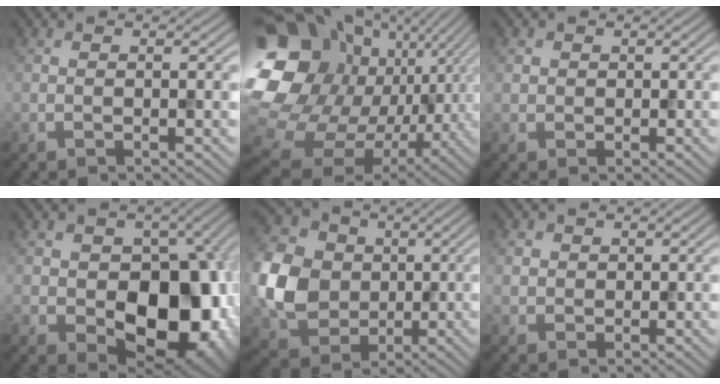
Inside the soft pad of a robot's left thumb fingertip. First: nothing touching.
{"total": 22.5, "force": [2.1, 19.0, 12.0], "torque": [-0.302, -0.055, 0.056]}
{"total": 1.6, "force": [0.5, 1.4, -0.6], "torque": [0.009, -0.008, 0.012]}
{"total": 13.7, "force": [-2.2, 9.6, 9.6], "torque": [-0.126, -0.033, -0.017]}
{"total": 10.4, "force": [-0.5, 9.0, 5.2], "torque": [-0.153, 0.002, -0.015]}
{"total": 1.8, "force": [0.6, 1.7, -0.4], "torque": [0.001, -0.006, 0.016]}